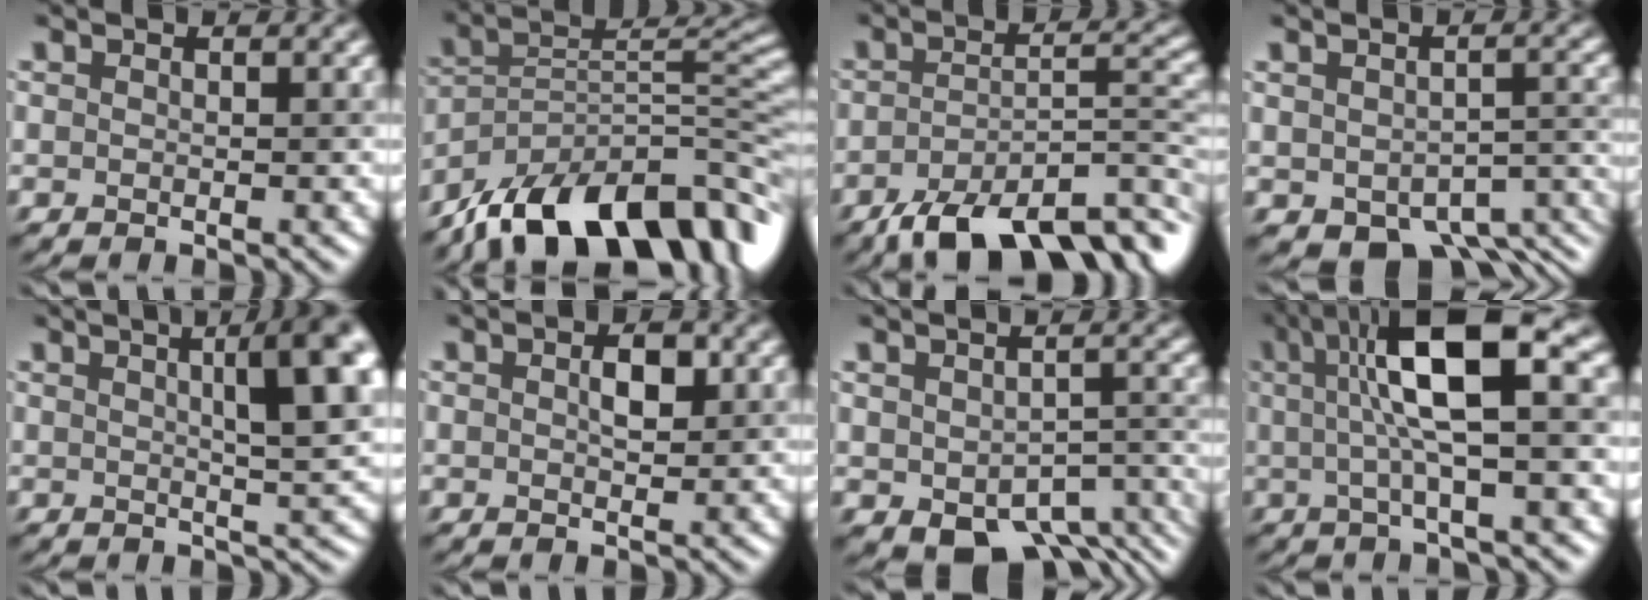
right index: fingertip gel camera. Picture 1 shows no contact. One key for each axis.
{"total": 15.3, "fx": -11.1, "fy": 5.7, "fz": 8.9, "tx": -0.161, "ty": 0.019, "tz": -0.193}
{"total": 11.0, "fx": -6.9, "fy": 4.2, "fz": 7.5, "tx": -0.119, "ty": -0.007, "tz": -0.116}
{"total": 7.2, "fx": -4.2, "fy": 3.8, "fz": 4.3, "tx": -0.051, "ty": -0.025, "tz": -0.052}
{"total": 8.6, "fx": 2.4, "fy": 2.3, "fz": 7.9, "tx": -0.064, "ty": 0.021, "tz": 0.026}
{"total": 2.2, "fx": 0.5, "fy": 1.1, "fz": 1.8, "tx": -0.030, "ty": 0.005, "tz": 0.006}
{"total": 7.8, "fx": -4.1, "fy": 4.3, "fz": 5.1, "tx": -0.069, "ty": -0.027, "tz": -0.045}
{"total": 9.6, "fx": 2.0, "fy": 2.2, "fz": 9.1, "tx": -0.137, "ty": 0.021, "tz": 0.025}